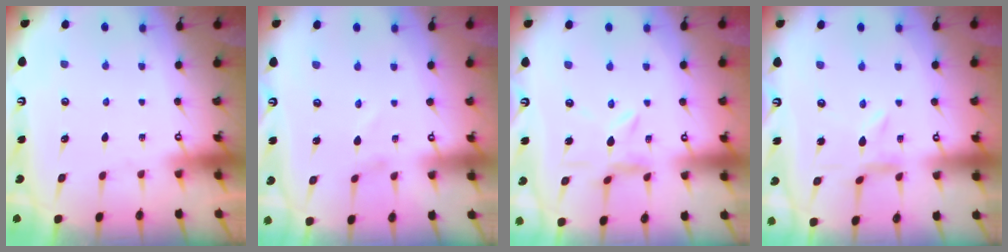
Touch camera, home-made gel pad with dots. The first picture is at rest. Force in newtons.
{"total": 1.4, "press": 1.4, "slide": 0.2}
{"total": 5.2, "press": 5.1, "slide": 0.6}
{"total": 0.5, "press": 0.4, "slide": 0.3}